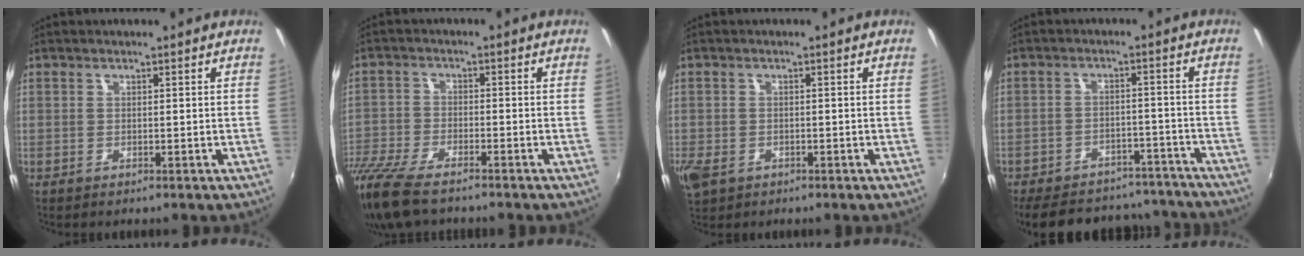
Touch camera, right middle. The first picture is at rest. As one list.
[{"total": 13.4, "force": [-10.8, 3.8, 7.1], "torque": [-0.179, -0.042, -0.208]}, {"total": 5.8, "force": [-2.5, 4.0, 3.4], "torque": [-0.080, -0.017, -0.046]}, {"total": 23.6, "force": [-20.2, 9.0, 8.1], "torque": [-0.175, 0.031, -0.249]}]